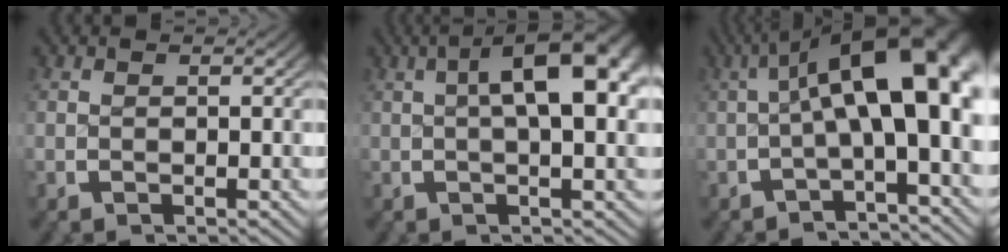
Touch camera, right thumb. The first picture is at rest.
{"total": 9.7, "force": [2.9, 4.4, 8.1], "torque": [-0.091, 0.034, 0.022]}
{"total": 12.4, "force": [1.5, 5.7, 10.8], "torque": [-0.138, 0.015, 0.011]}